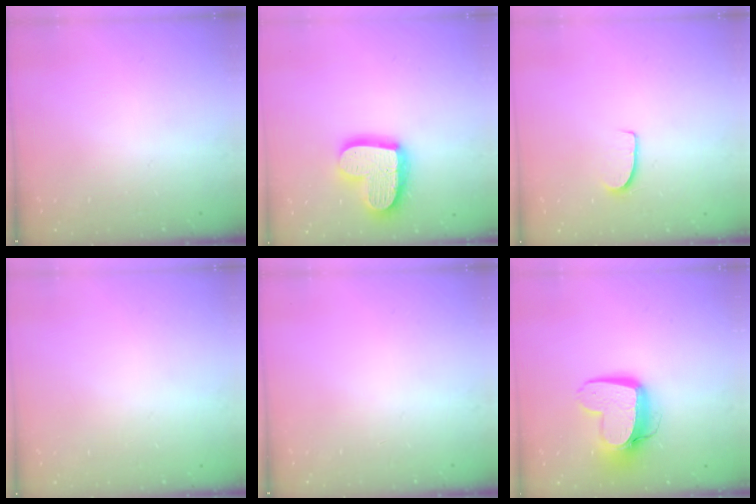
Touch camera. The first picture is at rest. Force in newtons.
{"total": 18.9, "press": 18.8, "slide": 1.7}
{"total": 6.6, "press": 6.5, "slide": 0.4}
{"total": 0.0}
{"total": 0.0}
{"total": 13.0, "press": 12.9, "slide": 1.4}